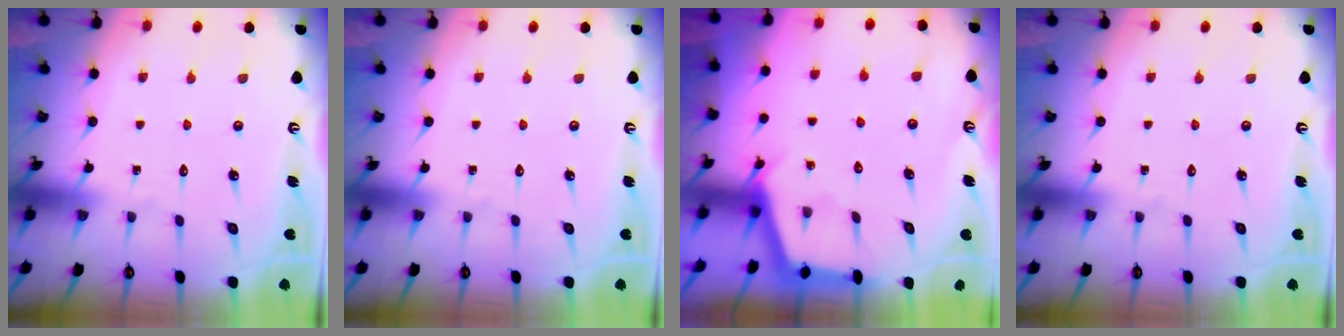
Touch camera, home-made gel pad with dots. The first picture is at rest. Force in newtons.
{"total": 0.0}
{"total": 3.0, "press": 3.0, "slide": 0.3}
{"total": 0.0}